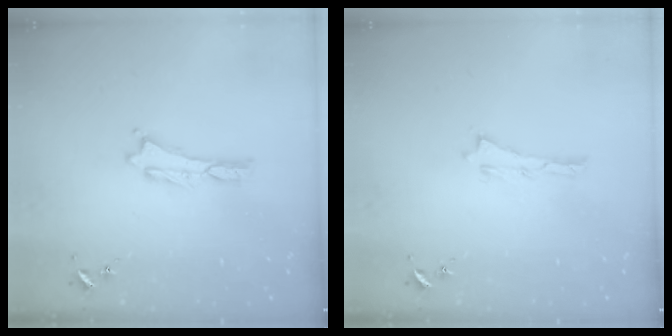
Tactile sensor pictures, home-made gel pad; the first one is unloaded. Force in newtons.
{"total": 0.0}